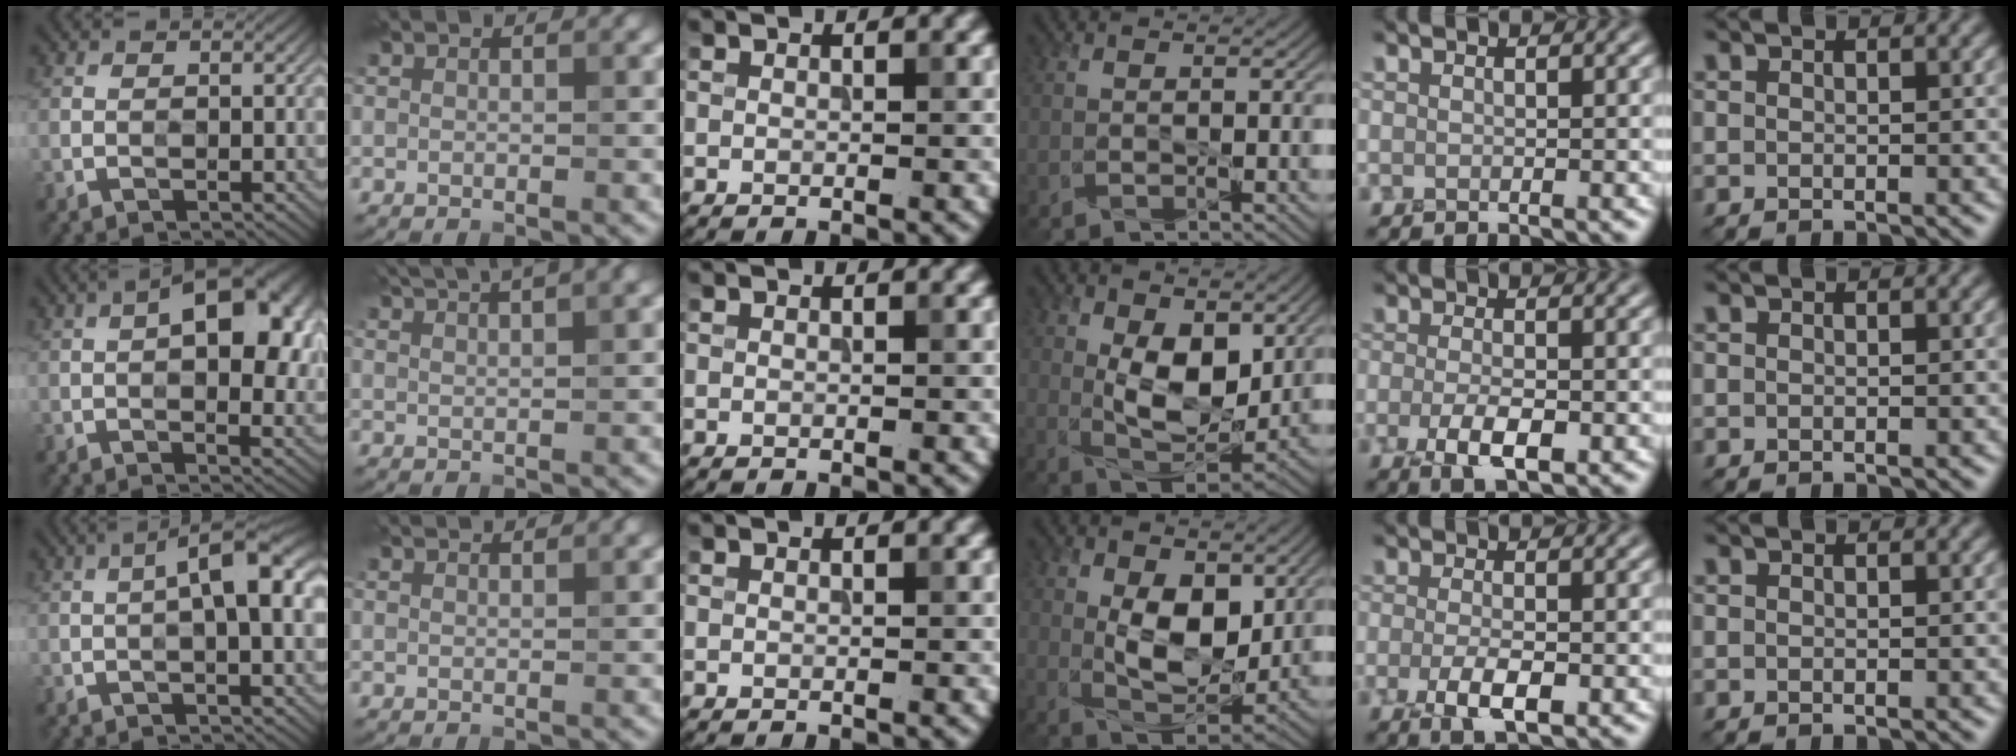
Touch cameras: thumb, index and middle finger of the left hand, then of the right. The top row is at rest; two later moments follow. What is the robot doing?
{"motion": "peel", "object": "bandage"}